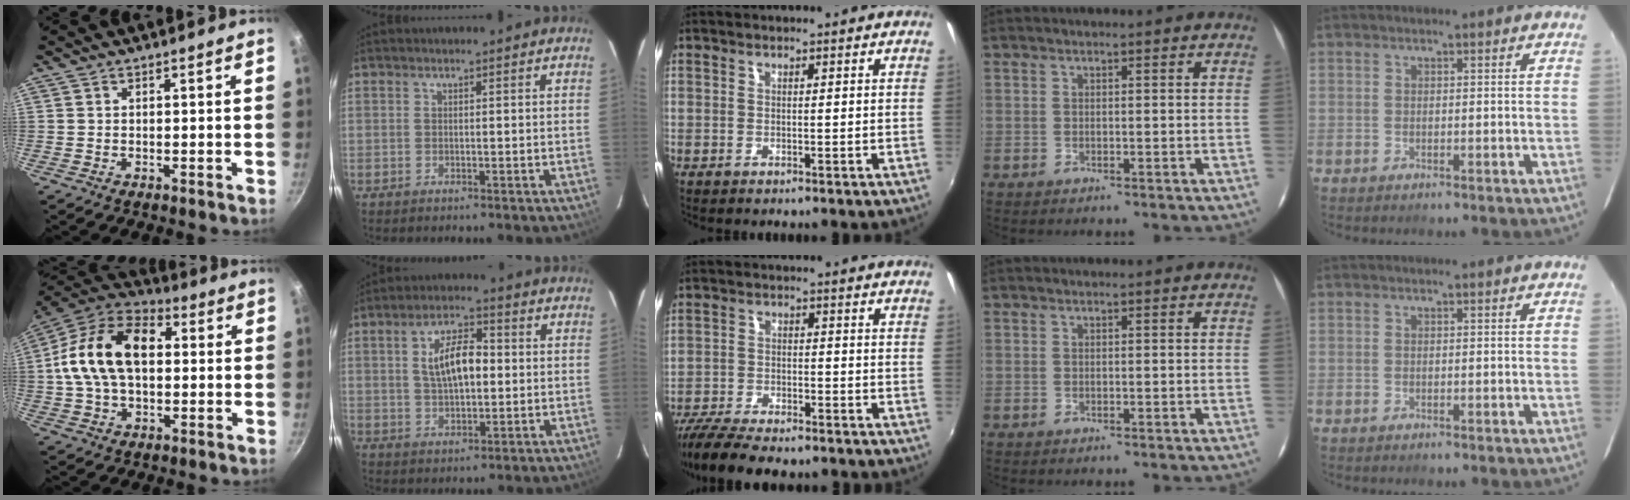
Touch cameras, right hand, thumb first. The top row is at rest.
{"thumb": {"total": 18.8, "force": [1.7, 11.9, 14.5], "torque": [-0.242, 0.035, 0.012]}, "index": {"total": 8.7, "force": [1.0, 4.1, 7.6], "torque": [-0.142, 0.015, 0.023]}, "middle": {"total": 11.6, "force": [-9.9, 2.6, 5.5], "torque": [-0.134, -0.031, -0.172]}}